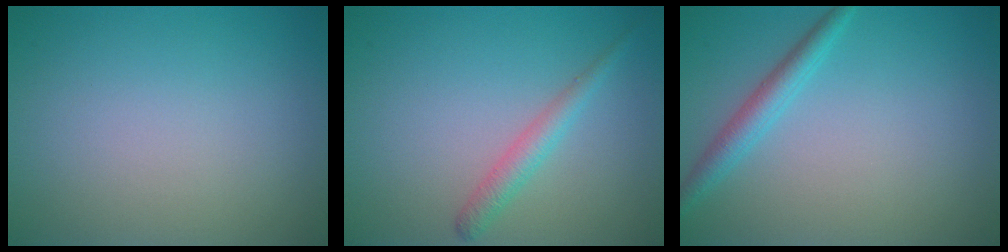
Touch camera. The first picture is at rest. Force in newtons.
{"total": 2.0, "press": 2.0, "slide": 0.1}
{"total": 2.4, "press": 2.4, "slide": 0.1}